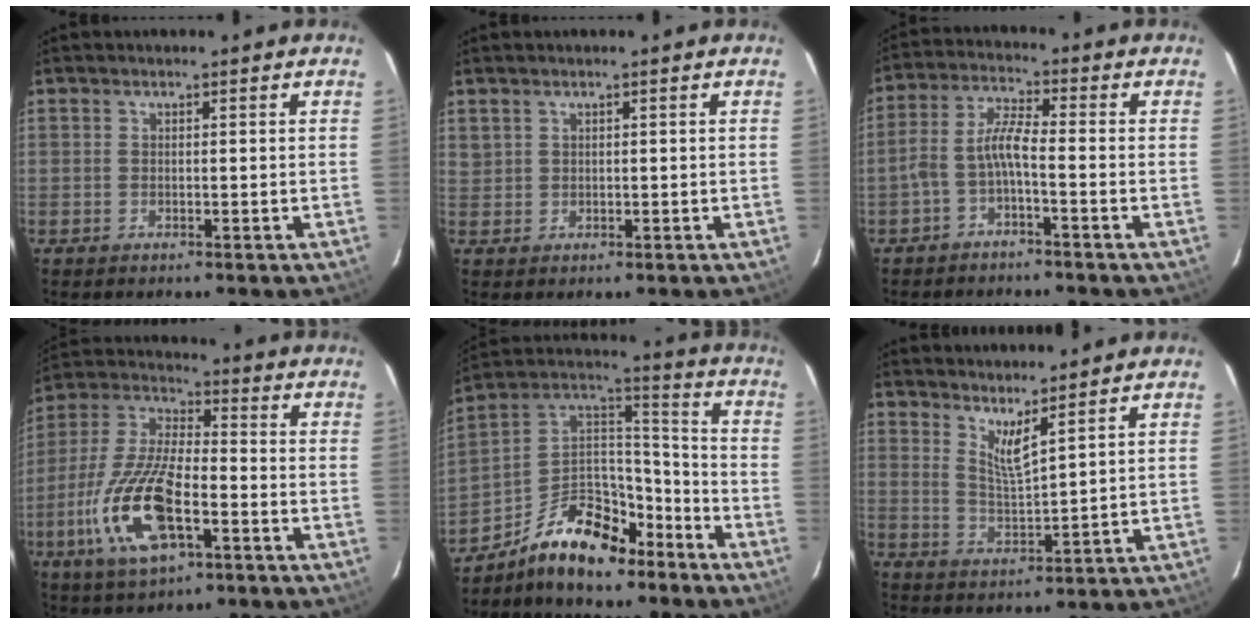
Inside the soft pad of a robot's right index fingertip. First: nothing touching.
{"total": 5.3, "force": [2.9, 4.4, 0.9], "torque": [-0.018, 0.016, 0.071]}
{"total": 5.1, "force": [-2.4, 0.9, 4.4], "torque": [-0.108, 0.016, -0.046]}
{"total": 17.9, "force": [-6.5, 7.1, 15.0], "torque": [-0.331, -0.013, -0.125]}
{"total": 16.5, "force": [-11.3, 8.3, 8.7], "torque": [-0.174, 0.050, -0.184]}
{"total": 5.1, "force": [4.1, 0.0, 3.1], "torque": [-0.057, -0.015, 0.073]}